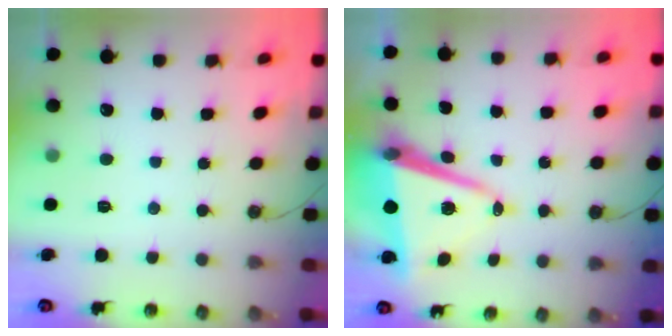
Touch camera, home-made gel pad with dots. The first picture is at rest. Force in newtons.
{"total": 11.8, "press": 11.3, "slide": 3.2}